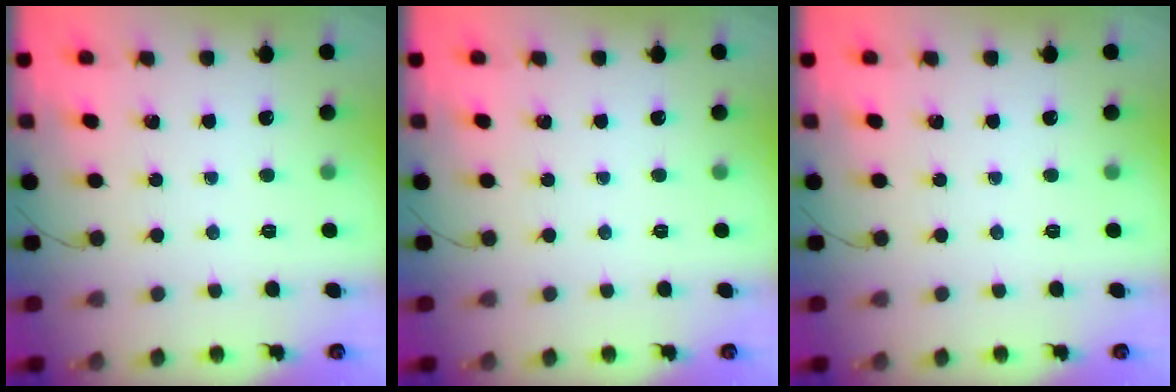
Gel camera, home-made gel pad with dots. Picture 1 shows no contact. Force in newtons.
{"total": 0.0}
{"total": 0.0}